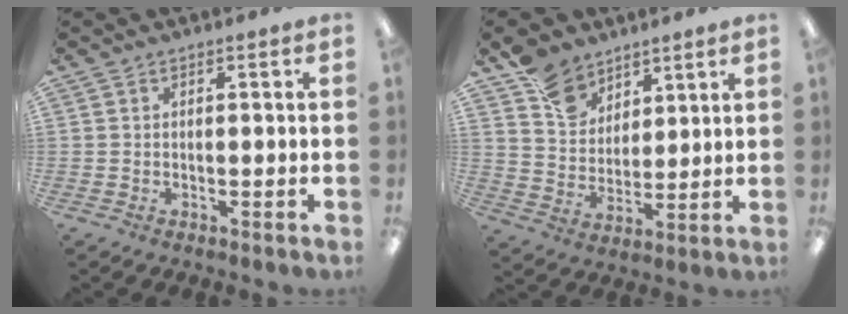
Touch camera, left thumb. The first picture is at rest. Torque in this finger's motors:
{"motor_torque": [0.13, -0.04, 0.72, -0.57, 0.01]}